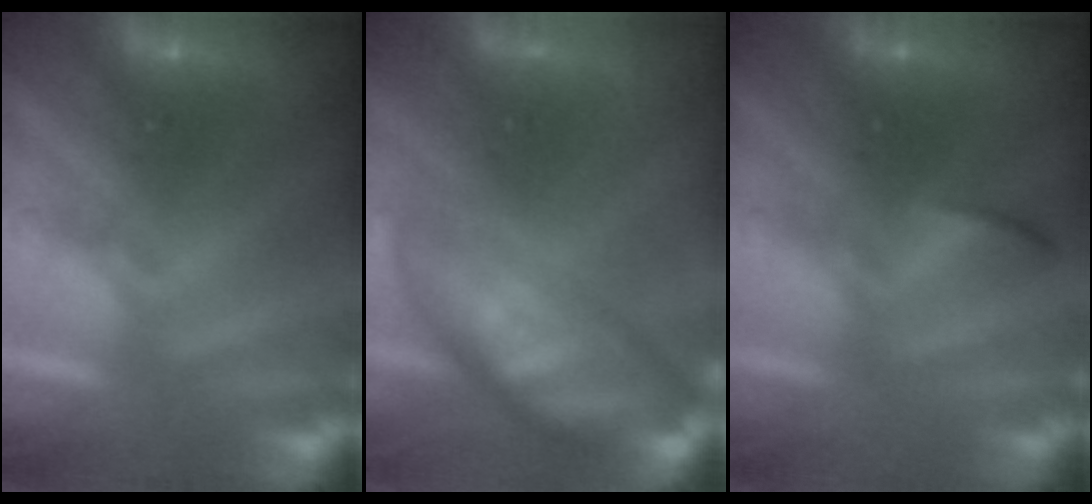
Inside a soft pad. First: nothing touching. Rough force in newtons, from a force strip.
{"total": 7.6}
{"total": 1.8}